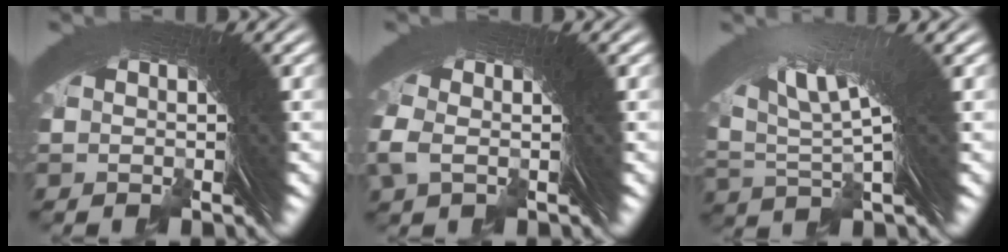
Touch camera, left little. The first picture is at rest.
{"total": 1.5, "force": [0.2, 0.4, 1.5], "torque": [-0.030, 0.001, 0.004]}
{"total": 6.1, "force": [3.1, 1.6, 5.0], "torque": [-0.082, 0.014, 0.054]}